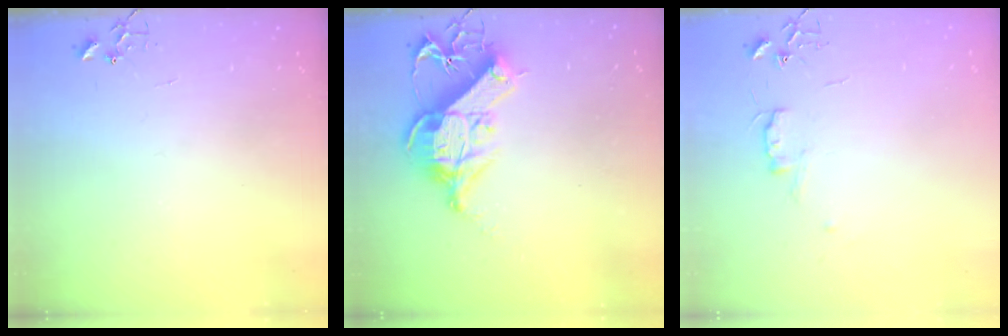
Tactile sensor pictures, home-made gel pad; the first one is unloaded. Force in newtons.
{"total": 13.7, "press": 13.5, "slide": 2.2}
{"total": 5.8, "press": 5.7, "slide": 0.7}